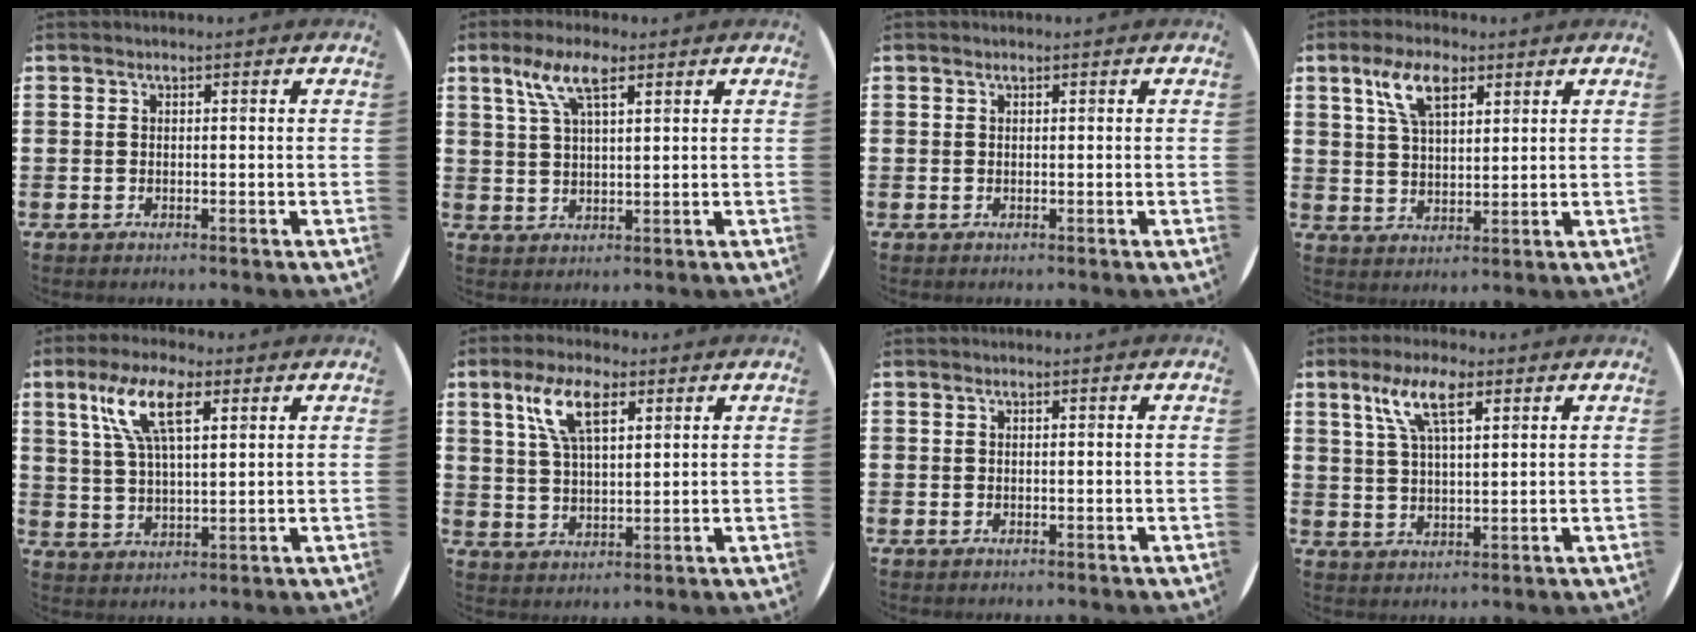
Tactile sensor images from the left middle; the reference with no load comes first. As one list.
[{"total": 6.0, "force": [3.5, 2.0, 4.5], "torque": [-0.098, 0.011, 0.061]}, {"total": 0.0}, {"total": 6.8, "force": [3.9, 3.1, 4.6], "torque": [-0.102, 0.013, 0.070]}, {"total": 8.8, "force": [4.6, 3.2, 6.7], "torque": [-0.147, 0.013, 0.081]}, {"total": 7.6, "force": [4.1, 3.1, 5.6], "torque": [-0.122, 0.014, 0.072]}, {"total": 0.0}, {"total": 6.7, "force": [3.8, 2.2, 5.0], "torque": [-0.103, 0.008, 0.064]}]